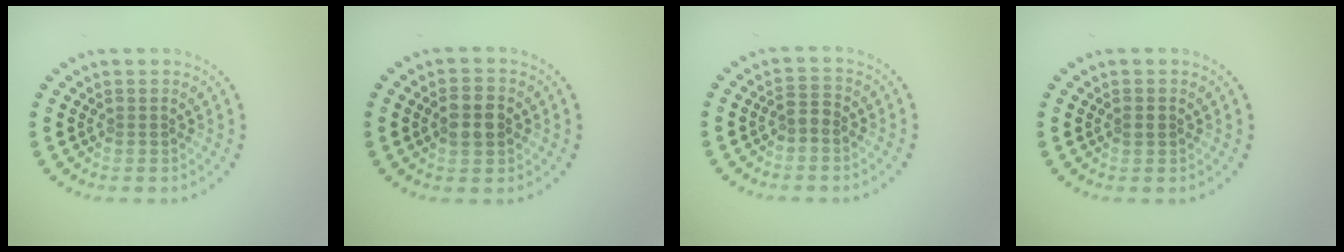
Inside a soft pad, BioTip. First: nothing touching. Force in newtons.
{"total": 3.2, "press": 3.2, "slide": 0.1}
{"total": 1.2, "press": 1.1, "slide": 0.5}
{"total": 1.0, "press": 1.0, "slide": 0.2}